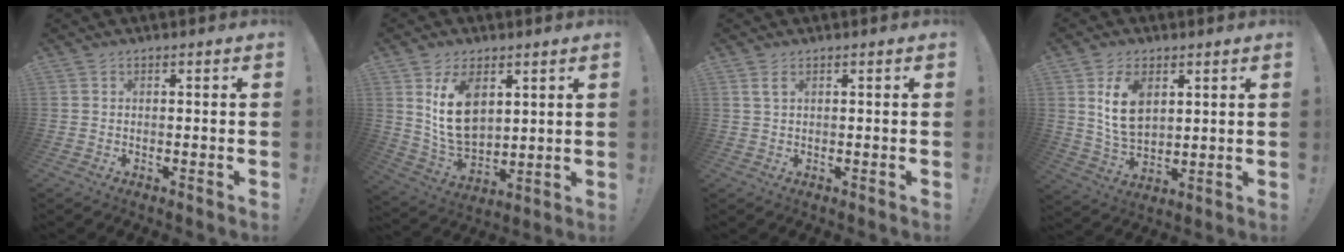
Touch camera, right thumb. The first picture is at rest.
{"total": 13.5, "force": [5.5, 8.8, 8.6], "torque": [-0.150, -0.026, 0.103]}
{"total": 2.1, "force": [0.9, 0.5, 1.8], "torque": [-0.029, -0.002, 0.015]}
{"total": 11.0, "force": [4.4, 7.1, 7.1], "torque": [-0.122, -0.012, 0.080]}